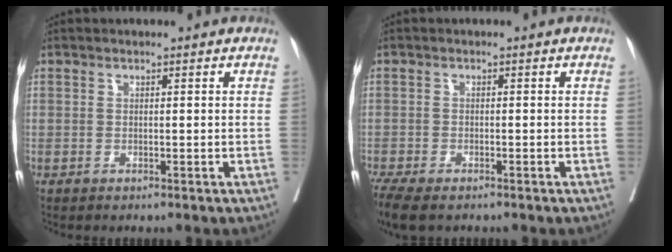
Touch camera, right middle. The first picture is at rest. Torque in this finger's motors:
{"motor_torque": [0.89, -0.98, 0.10, 0.09]}